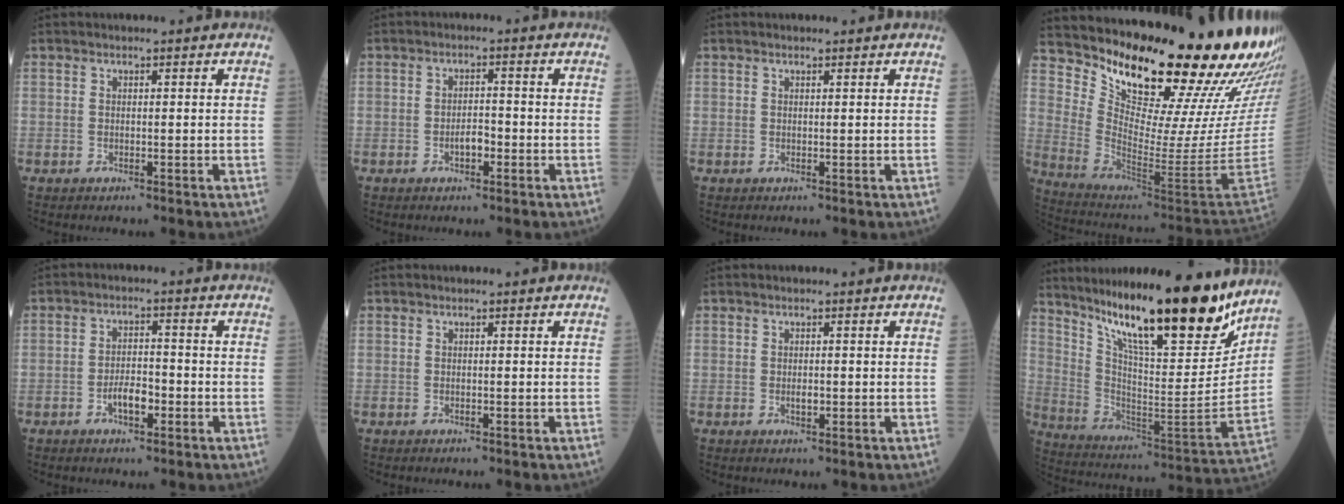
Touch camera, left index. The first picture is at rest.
{"total": 2.5, "force": [-1.1, 1.1, 1.9], "torque": [-0.033, 0.005, -0.020]}
{"total": 0.7, "force": [0.7, 0.2, 0.1], "torque": [-0.008, 0.003, 0.010]}
{"total": 27.8, "force": [22.6, 1.9, 16.0], "torque": [-0.261, -0.110, 0.319]}
{"total": 3.8, "force": [-1.7, 1.6, 3.0], "torque": [-0.057, 0.004, -0.032]}
{"total": 0.0}
{"total": 1.0, "force": [0.0, 0.5, 0.8], "torque": [-0.016, -0.001, 0.000]}
{"total": 25.3, "force": [20.0, 3.8, 15.0], "torque": [-0.252, -0.038, 0.317]}